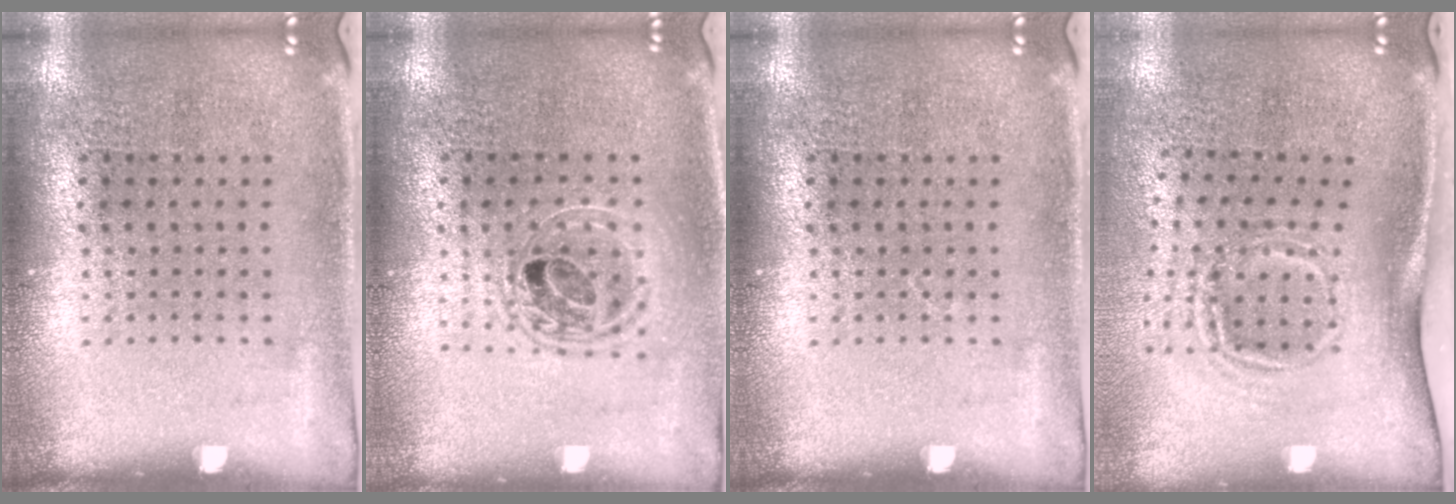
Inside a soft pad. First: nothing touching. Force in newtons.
{"total": 1.7, "press": 1.4, "slide": 0.9}
{"total": 0.0}
{"total": 1.8, "press": 1.2, "slide": 1.4}